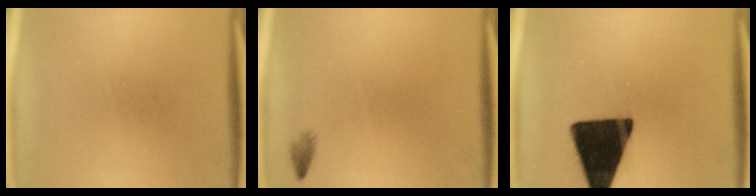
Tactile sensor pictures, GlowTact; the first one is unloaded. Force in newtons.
{"total": 0.8}
{"total": 18.9}